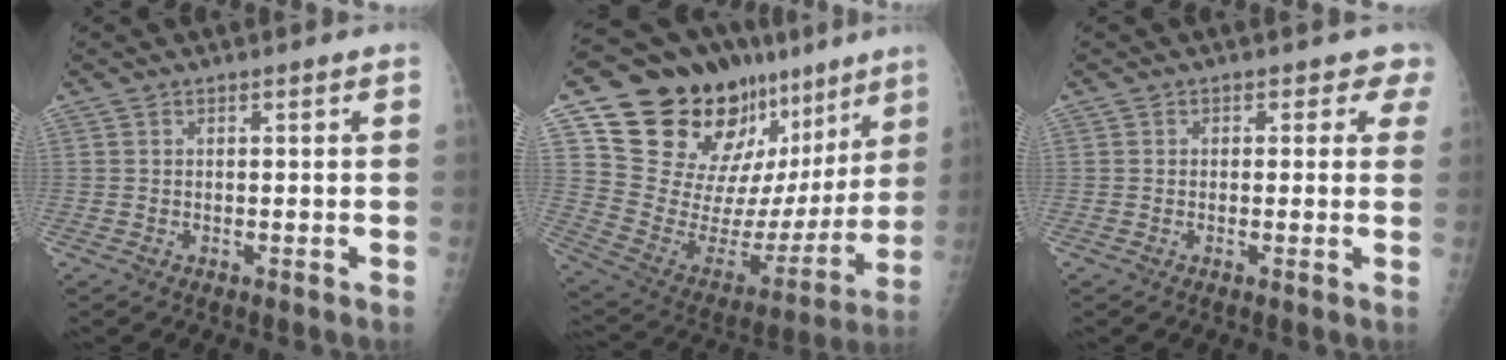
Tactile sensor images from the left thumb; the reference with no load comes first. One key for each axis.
{"total": 28.9, "fx": 16.9, "fy": 15.5, "fz": 17.5, "tx": -0.227, "ty": -0.041, "tz": 0.281}
{"total": 2.8, "fx": 1.6, "fy": 2.3, "fz": -0.2, "tx": 0.041, "ty": -0.005, "tz": -0.002}